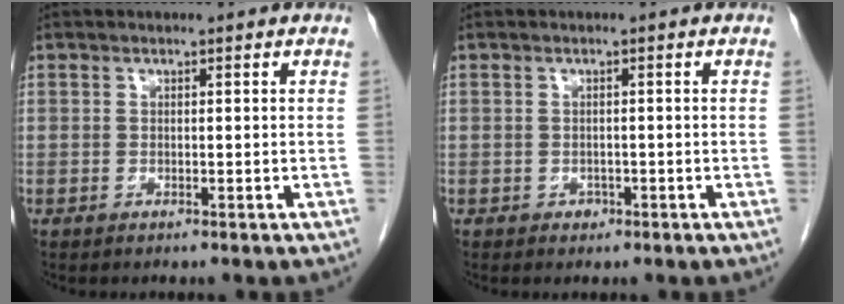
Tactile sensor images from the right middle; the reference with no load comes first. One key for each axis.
{"total": 1.0, "fx": -0.5, "fy": 0.8, "fz": 0.3, "tx": -0.004, "ty": 0.002, "tz": -0.006}